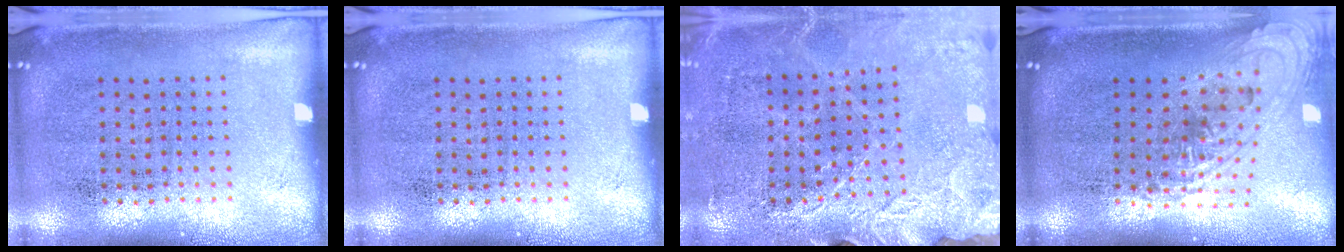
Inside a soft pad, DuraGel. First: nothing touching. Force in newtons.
{"total": 0.0}
{"total": 2.7, "press": 2.7, "slide": 0.4}
{"total": 1.7, "press": 1.3, "slide": 1.0}